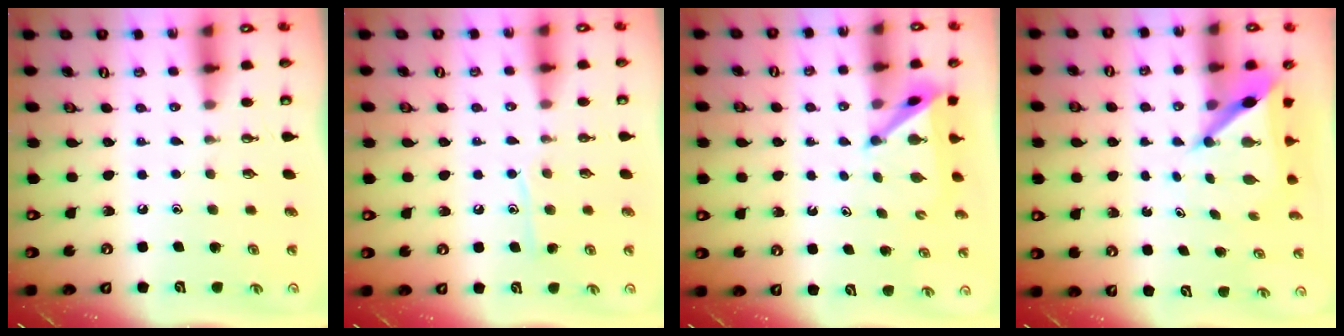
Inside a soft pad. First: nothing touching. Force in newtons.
{"total": 6.9, "press": 6.9, "slide": 0.2}
{"total": 4.9, "press": 4.9, "slide": 0.6}
{"total": 5.6, "press": 5.6, "slide": 0.4}